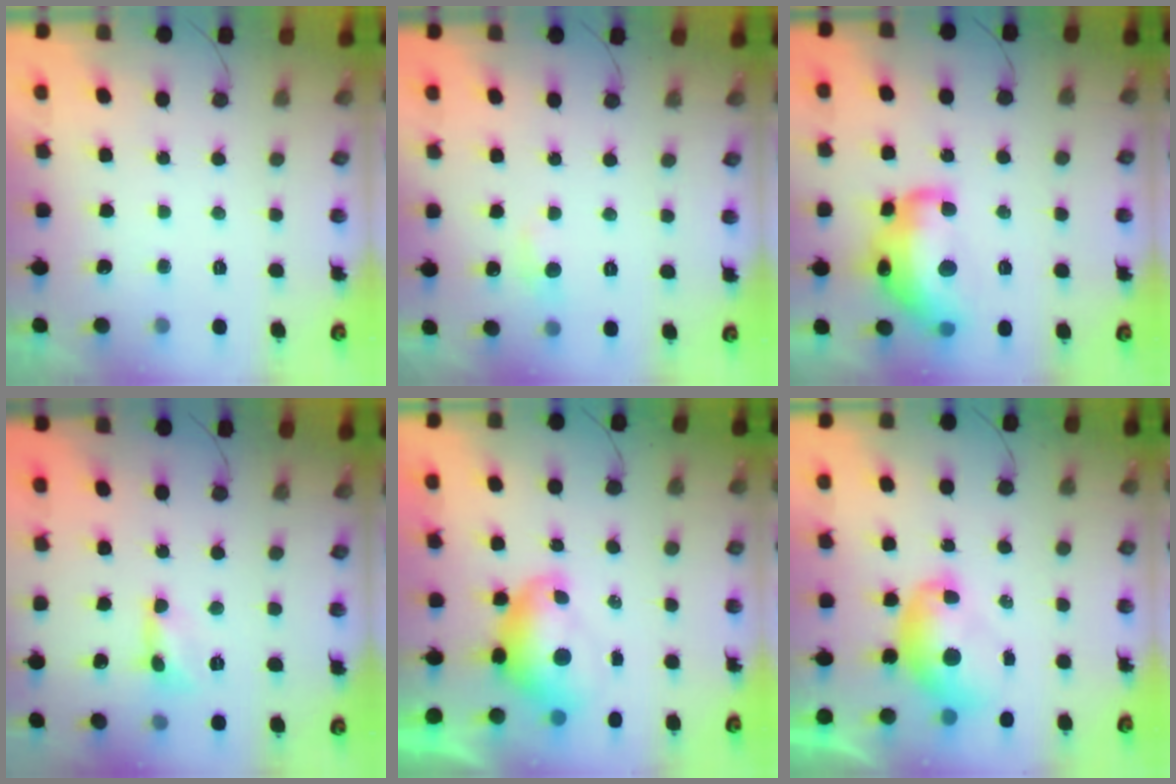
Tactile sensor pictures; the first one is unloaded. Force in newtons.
{"total": 5.6, "press": 5.5, "slide": 0.8}
{"total": 17.1, "press": 17.1, "slide": 0.9}
{"total": 1.7, "press": 1.7, "slide": 0.1}
{"total": 8.9, "press": 8.9, "slide": 1.0}
{"total": 8.1, "press": 8.0, "slide": 1.4}